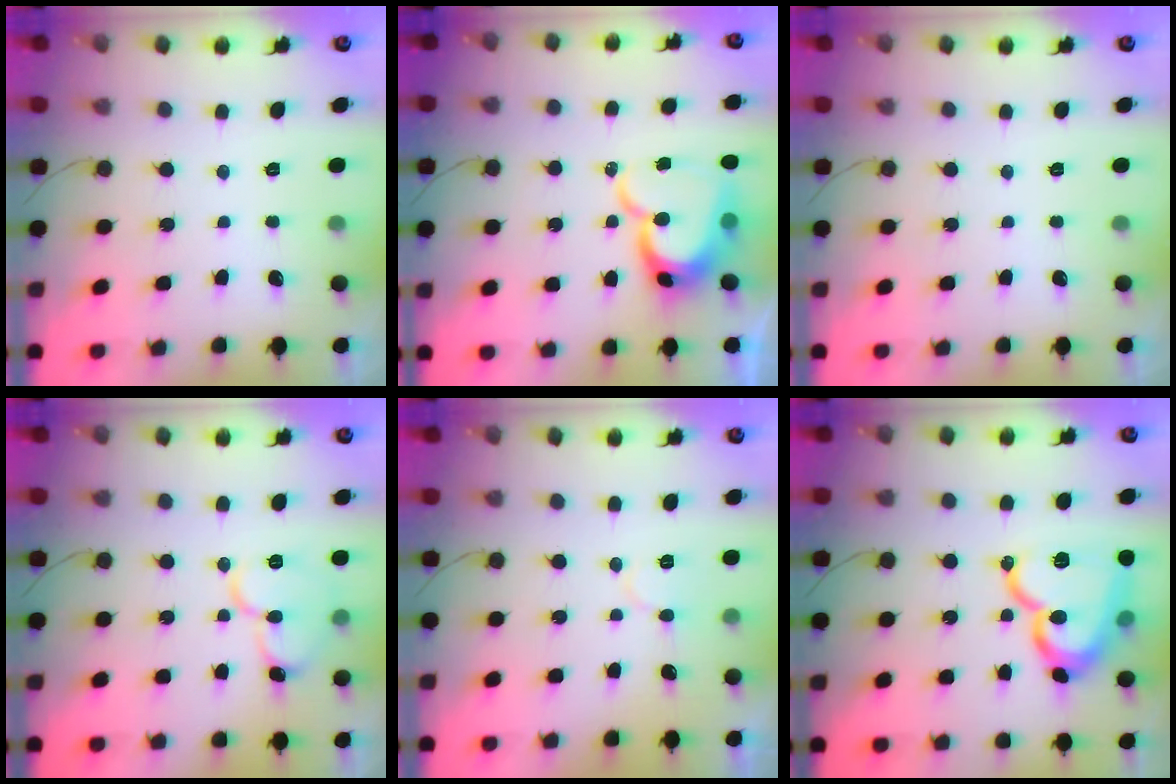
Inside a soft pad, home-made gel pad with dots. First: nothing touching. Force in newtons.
{"total": 16.2, "press": 16.2, "slide": 1.5}
{"total": 0.0}
{"total": 10.9, "press": 10.8, "slide": 1.3}
{"total": 7.2, "press": 7.1, "slide": 0.7}
{"total": 20.0, "press": 19.9, "slide": 1.1}